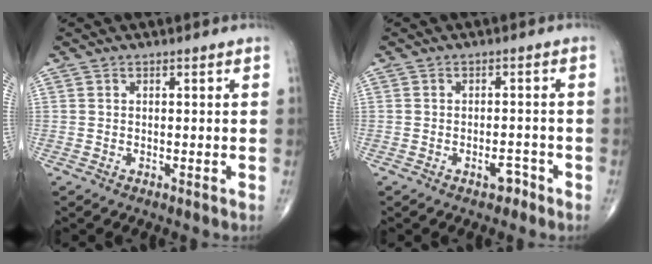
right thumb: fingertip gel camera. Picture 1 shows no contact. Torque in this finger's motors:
{"motor_torque": [3.60, 1.41, 0.29, -0.21, 0.09]}